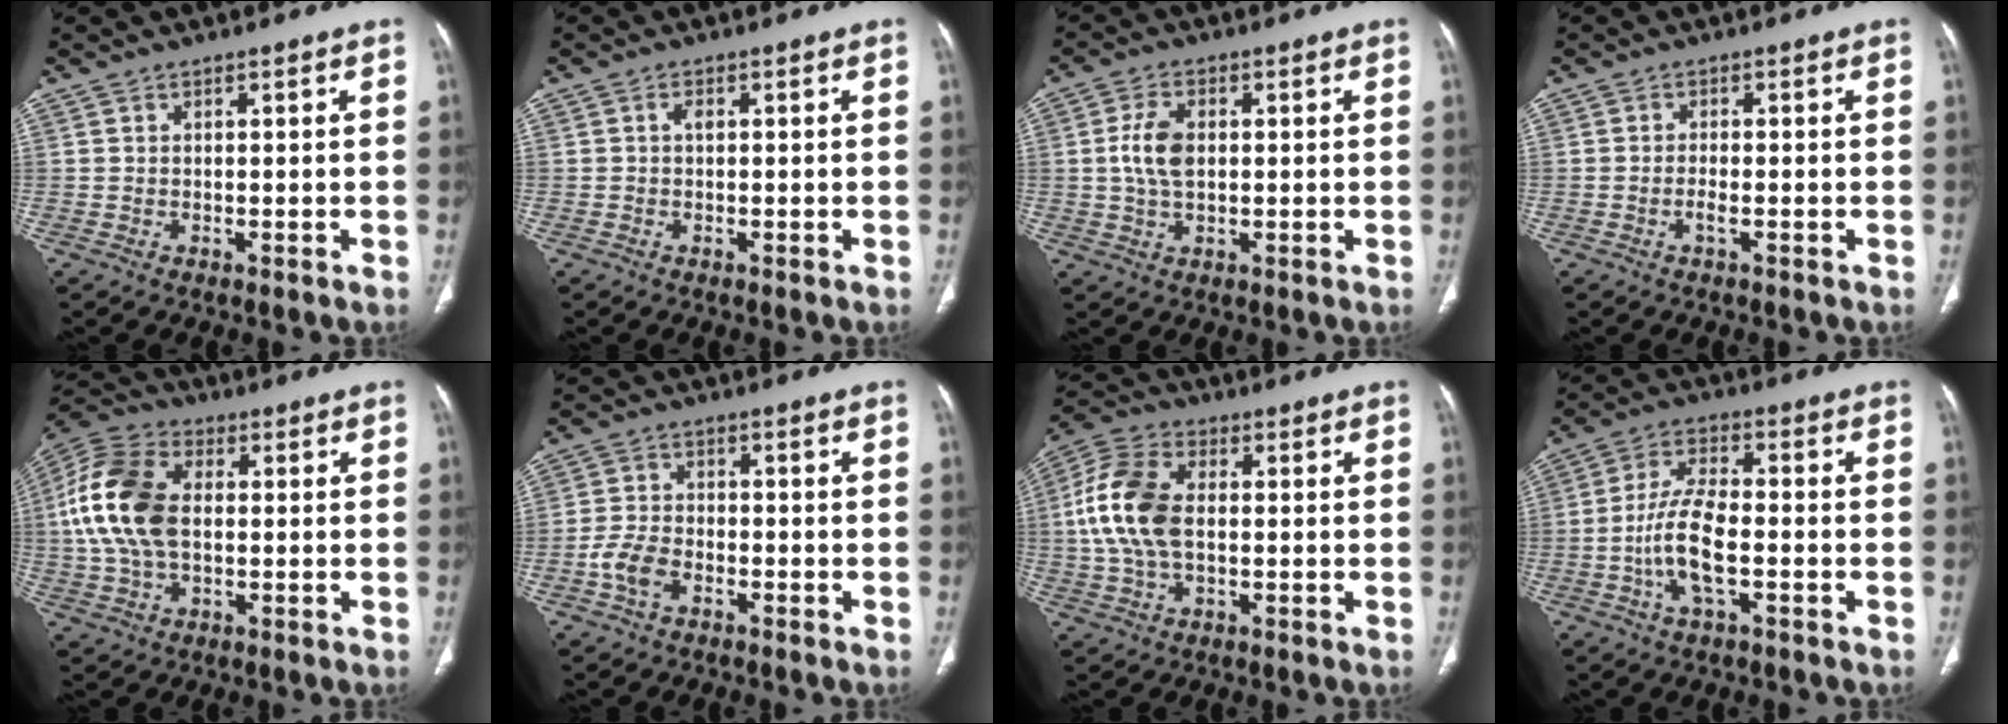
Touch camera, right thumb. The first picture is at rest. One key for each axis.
{"total": 1.0, "fx": 0.0, "fy": 0.6, "fz": 0.8, "tx": -0.010, "ty": 0.003, "tz": -0.004}
{"total": 6.3, "fx": 0.6, "fy": 3.7, "fz": 5.1, "tx": -0.104, "ty": 0.003, "tz": 0.009}
{"total": 1.8, "fx": -0.8, "fy": 0.4, "fz": 1.6, "tx": -0.032, "ty": 0.002, "tz": -0.017}
{"total": 16.3, "fx": 0.9, "fy": 10.4, "fz": 12.5, "tx": -0.255, "ty": 0.022, "tz": 0.013}
{"total": 5.4, "fx": -2.5, "fy": 3.2, "fz": 3.4, "tx": -0.068, "ty": 0.017, "tz": -0.053}
{"total": 11.5, "fx": 0.1, "fy": 6.9, "fz": 9.3, "tx": -0.200, "ty": 0.019, "tz": 0.000}
{"total": 10.3, "fx": -2.6, "fy": 4.2, "fz": 9.0, "tx": -0.182, "ty": 0.022, "tz": -0.055}